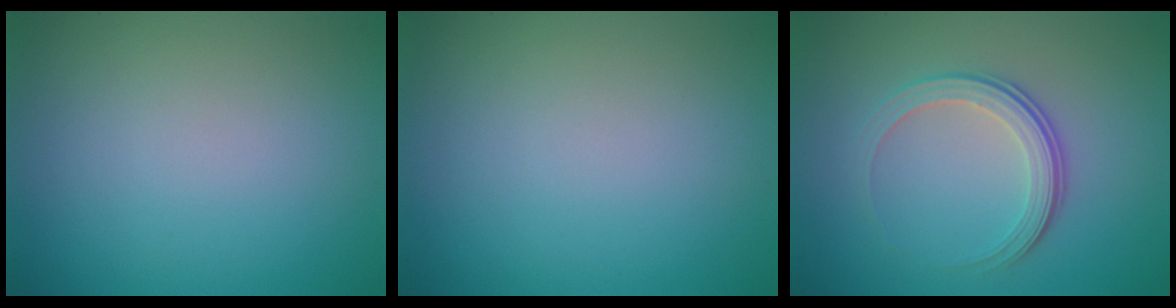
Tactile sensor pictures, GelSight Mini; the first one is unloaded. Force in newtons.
{"total": 0.0}
{"total": 3.7, "press": 2.6, "slide": 2.6}